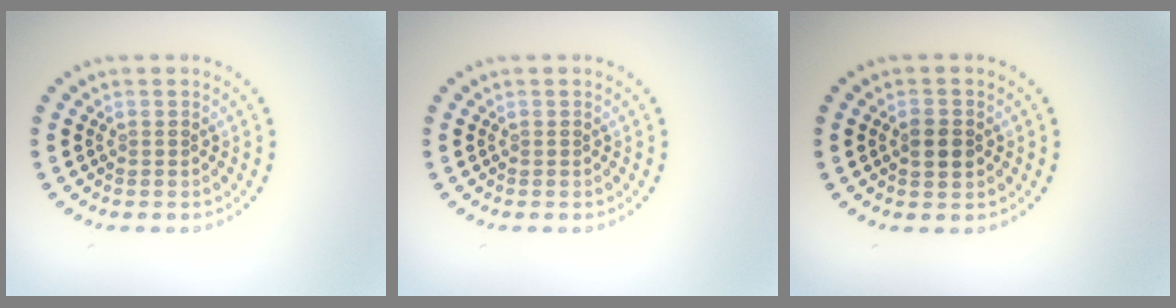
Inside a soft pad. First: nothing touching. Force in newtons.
{"total": 0.0}
{"total": 2.1, "press": 2.0, "slide": 0.1}